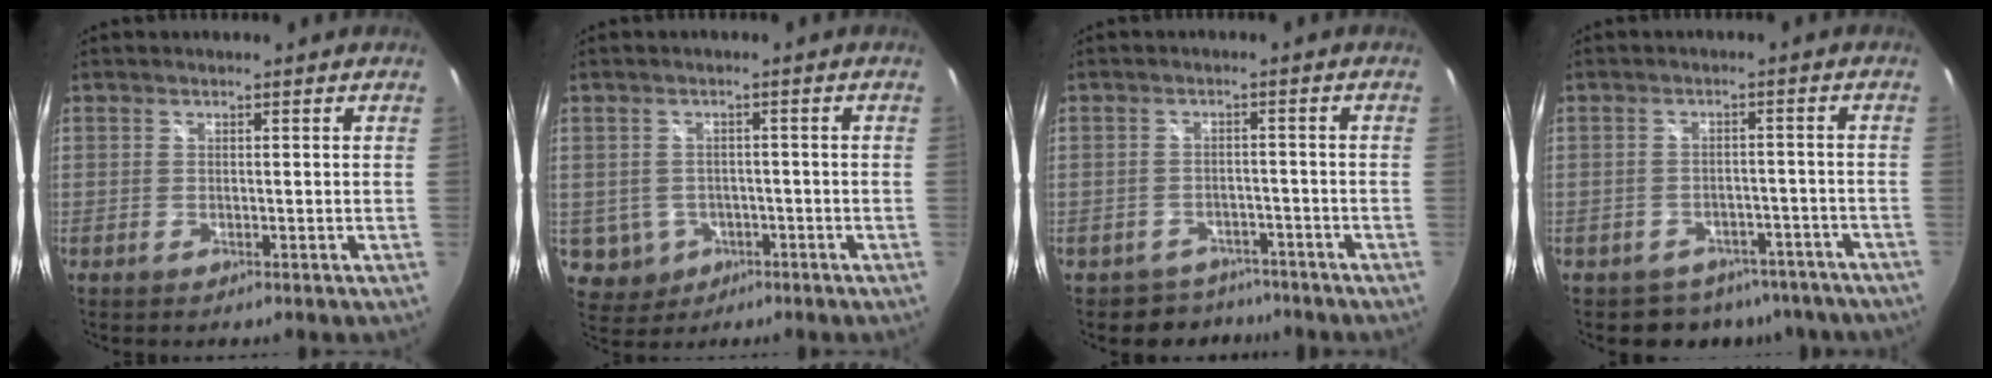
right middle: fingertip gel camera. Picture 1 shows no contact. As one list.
[{"total": 6.1, "force": [-1.8, 5.6, 1.7], "torque": [-0.052, 0.003, -0.010]}, {"total": 5.9, "force": [-4.7, 3.5, 0.2], "torque": [-0.010, 0.018, -0.066]}, {"total": 10.3, "force": [-8.0, 6.0, 2.7], "torque": [-0.054, 0.013, -0.089]}]